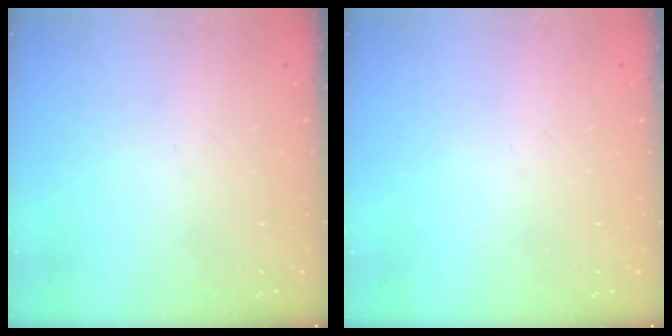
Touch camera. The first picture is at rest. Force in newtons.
{"total": 0.0}